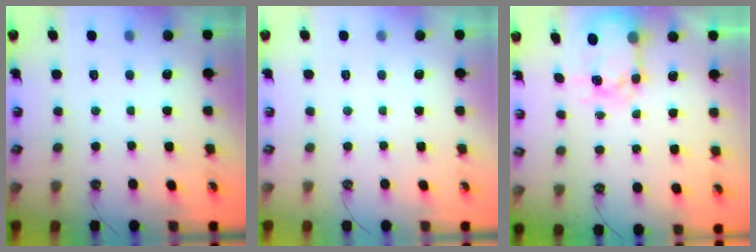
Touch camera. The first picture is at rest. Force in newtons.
{"total": 0.0}
{"total": 6.2, "press": 6.2, "slide": 0.1}